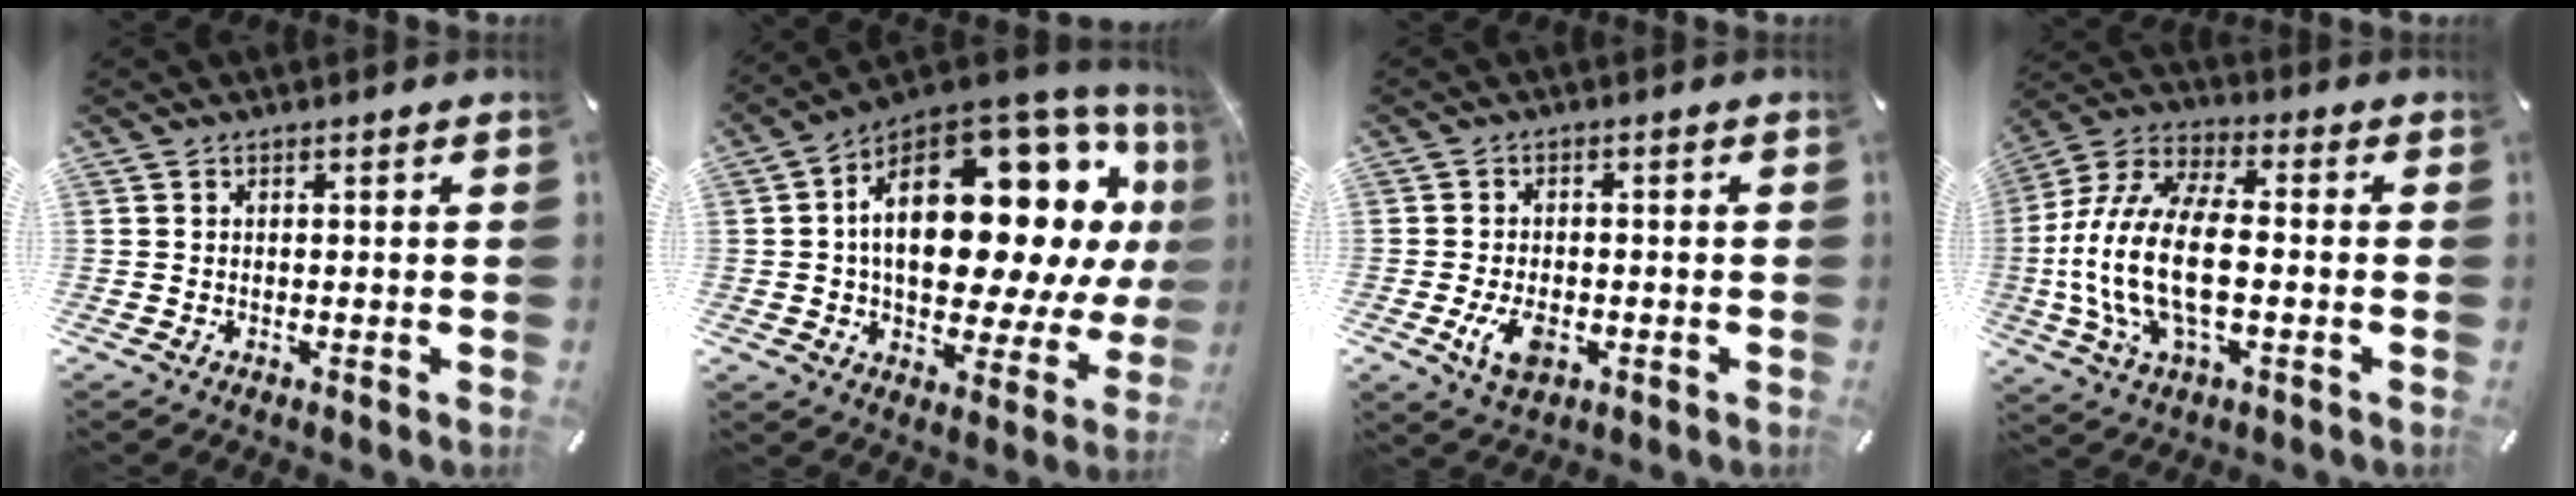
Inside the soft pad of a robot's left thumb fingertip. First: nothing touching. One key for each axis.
{"total": 26.7, "fx": 7.0, "fy": 14.1, "fz": 21.6, "tx": -0.325, "ty": -0.059, "tz": 0.119}
{"total": 6.0, "fx": -2.0, "fy": 3.7, "fz": 4.3, "tx": -0.087, "ty": 0.001, "tz": -0.039}
{"total": 18.2, "fx": -2.5, "fy": 9.0, "fz": 15.7, "tx": -0.334, "ty": -0.006, "tz": -0.044}